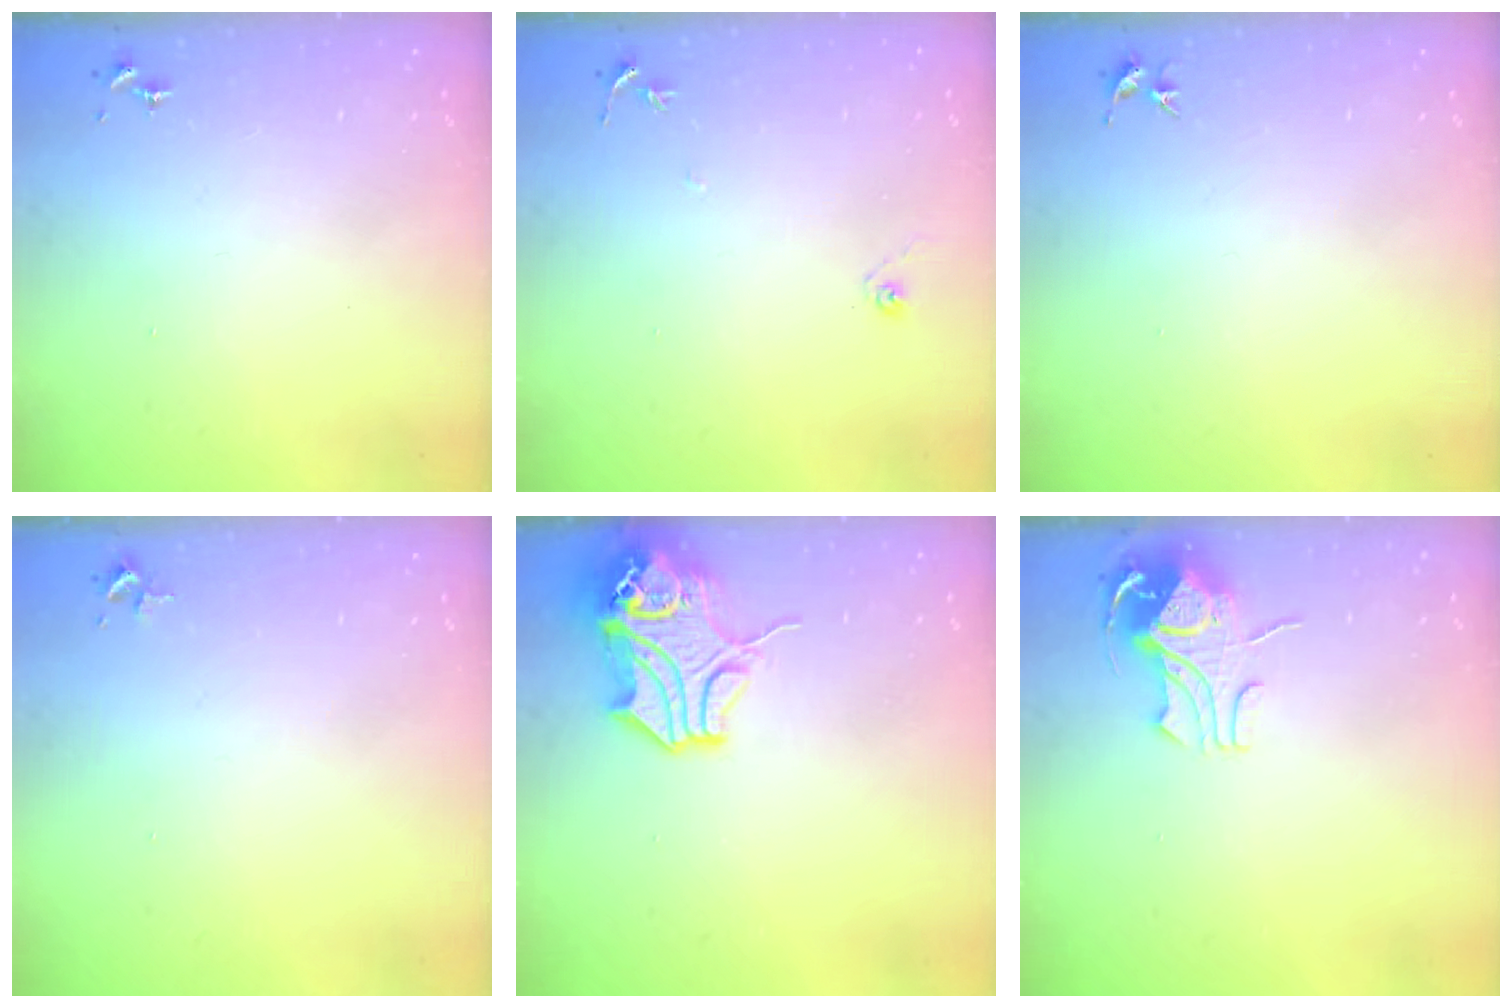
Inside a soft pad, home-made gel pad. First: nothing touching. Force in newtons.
{"total": 5.9, "press": 5.9, "slide": 0.6}
{"total": 3.3, "press": 3.3, "slide": 0.4}
{"total": 2.4, "press": 2.4, "slide": 0.3}
{"total": 13.8, "press": 13.7, "slide": 2.0}
{"total": 8.5, "press": 8.4, "slide": 0.8}